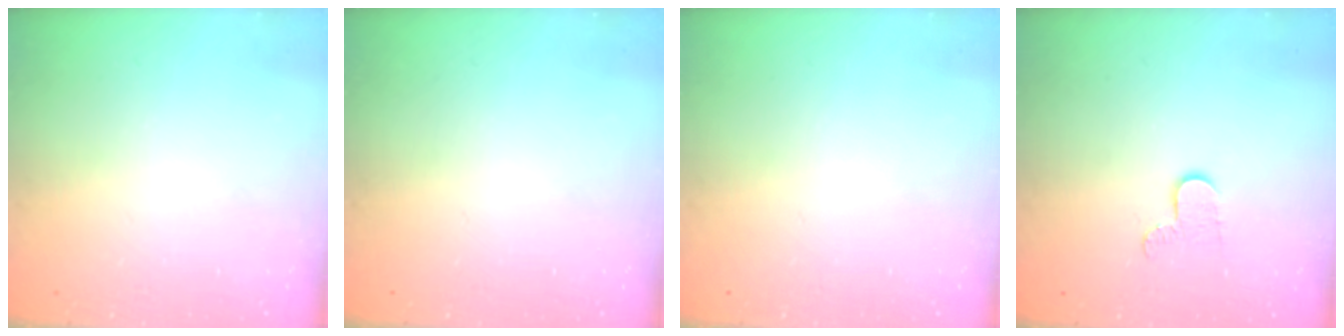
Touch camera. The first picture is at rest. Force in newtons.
{"total": 0.0}
{"total": 0.0}
{"total": 6.1, "press": 6.0, "slide": 0.6}